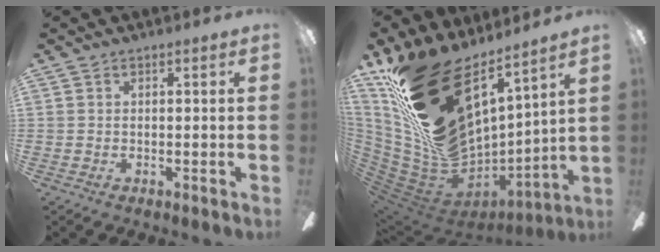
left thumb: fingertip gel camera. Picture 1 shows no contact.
{"total": 27.4, "force": [15.5, 14.4, 17.4], "torque": [-0.323, -0.115, 0.309]}